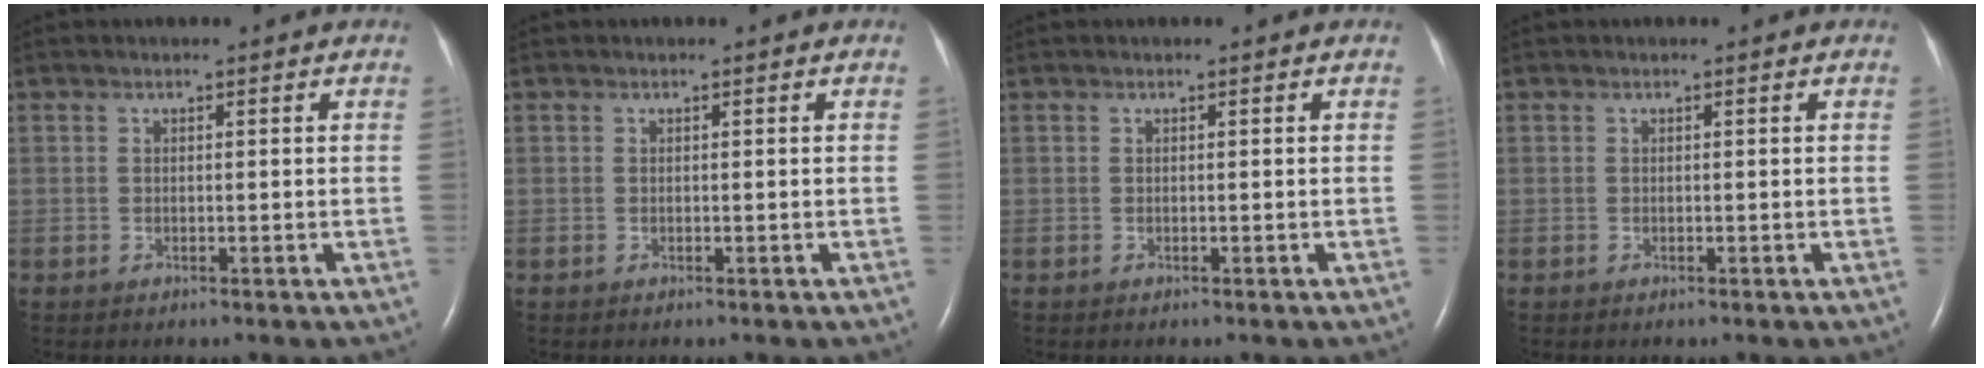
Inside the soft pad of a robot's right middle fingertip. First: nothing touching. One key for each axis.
{"total": 0.0}
{"total": 0.0}
{"total": 0.0}